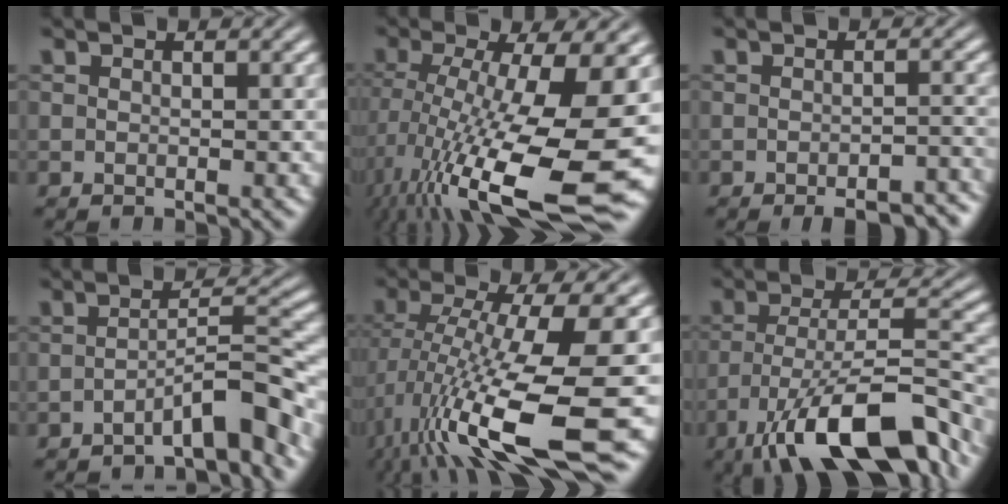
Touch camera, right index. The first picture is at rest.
{"total": 14.3, "force": [-4.7, 5.4, 12.4], "torque": [-0.209, -0.062, -0.032]}
{"total": 4.2, "force": [-3.9, 0.5, 1.6], "torque": [-0.012, -0.006, -0.058]}
{"total": 4.5, "force": [-3.0, -0.8, 3.2], "torque": [-0.036, 0.000, -0.046]}
{"total": 11.6, "force": [-3.3, 2.9, 10.8], "torque": [-0.193, -0.042, -0.021]}
{"total": 9.9, "force": [-5.1, 2.7, 8.0], "torque": [-0.135, -0.040, -0.060]}